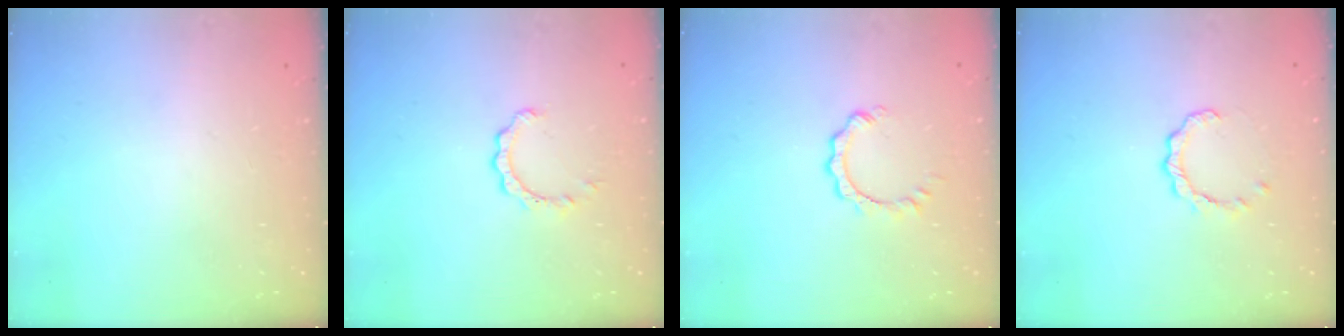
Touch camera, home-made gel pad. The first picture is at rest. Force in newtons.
{"total": 2.1, "press": 2.1, "slide": 0.1}
{"total": 2.9, "press": 2.8, "slide": 0.3}
{"total": 2.6, "press": 2.6, "slide": 0.2}